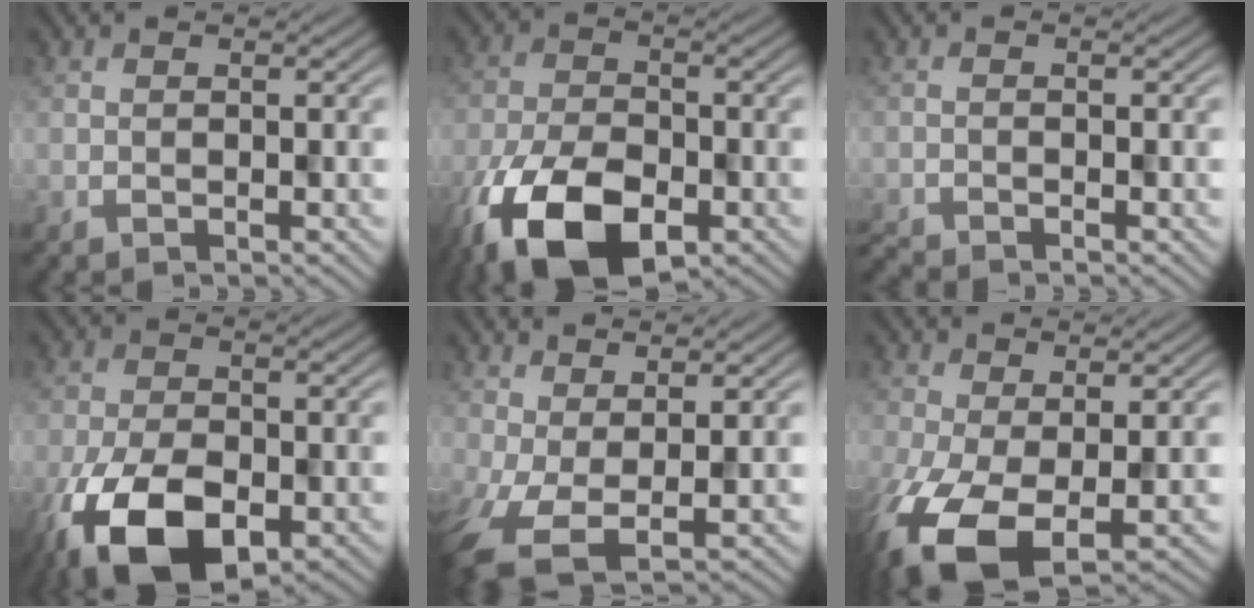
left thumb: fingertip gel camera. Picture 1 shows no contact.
{"total": 13.4, "force": [-7.5, 6.8, 8.8], "torque": [-0.190, -0.034, -0.143]}
{"total": 1.8, "force": [-1.8, -0.2, 0.0], "torque": [-0.005, -0.002, -0.034]}
{"total": 12.9, "force": [-6.7, 6.6, 8.8], "torque": [-0.172, -0.039, -0.117]}
{"total": 5.1, "force": [-0.5, 1.8, 4.7], "torque": [-0.102, -0.010, -0.004]}
{"total": 9.3, "force": [-2.7, 4.5, 7.7], "torque": [-0.183, -0.033, -0.035]}